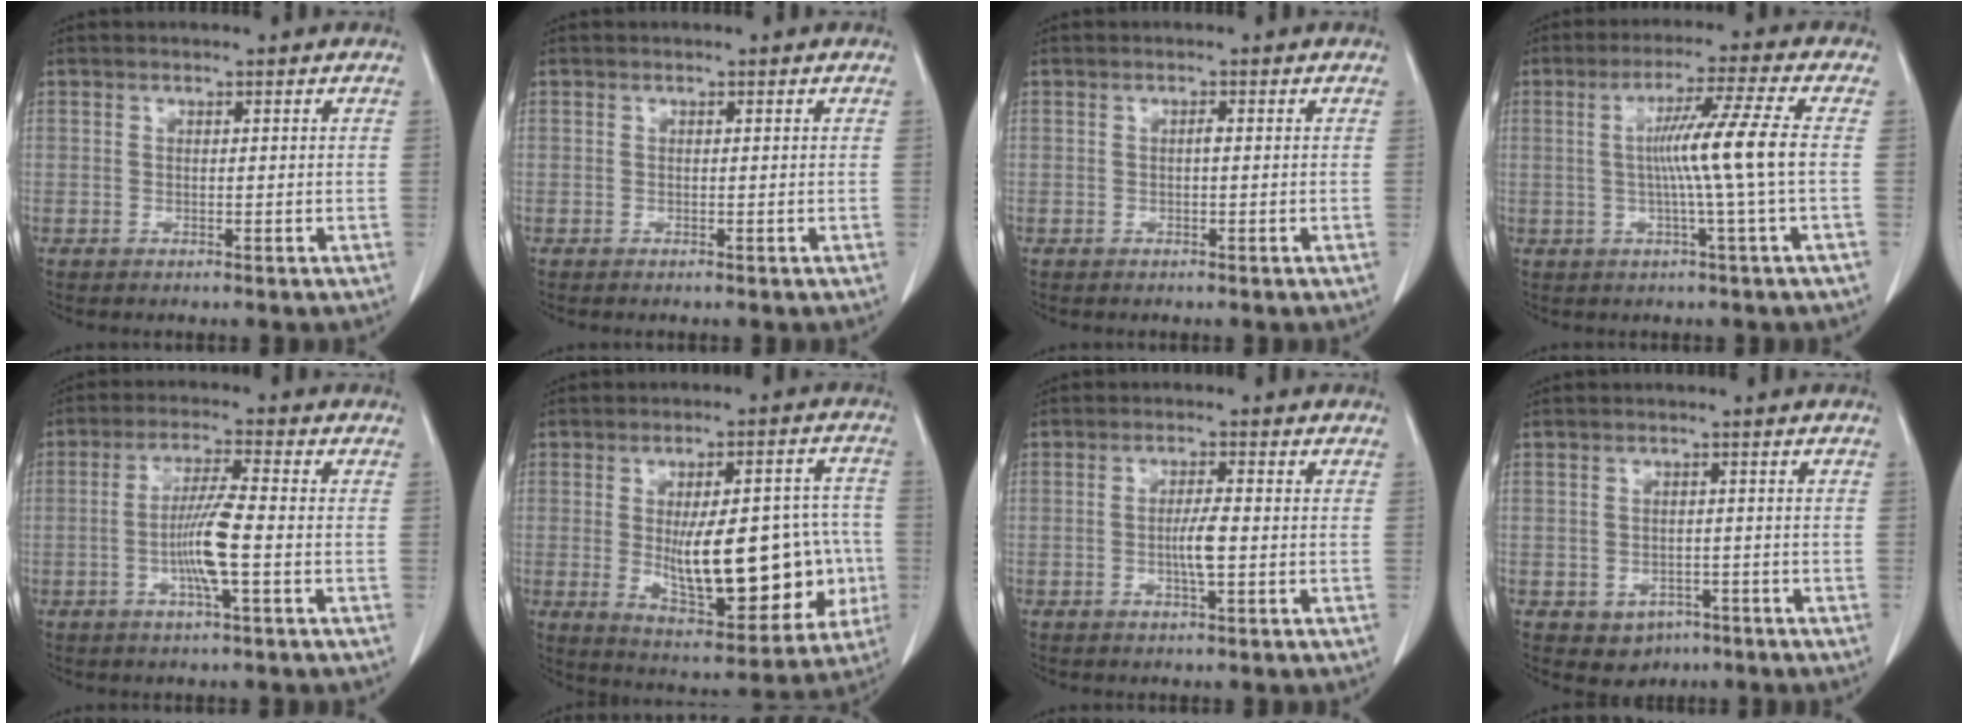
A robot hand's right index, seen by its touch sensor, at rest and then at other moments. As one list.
[{"total": 0.0}, {"total": 0.5, "force": [-0.1, 0.1, 0.5], "torque": [-0.010, 0.002, -0.001]}, {"total": 8.6, "force": [-0.2, -2.3, 8.2], "torque": [-0.145, 0.006, 0.002]}, {"total": 7.2, "force": [-1.7, 0.0, 7.0], "torque": [-0.138, -0.003, -0.033]}, {"total": 19.8, "force": [-2.5, 7.1, 18.3], "torque": [-0.241, 0.019, -0.012]}, {"total": 3.6, "force": [-0.7, 0.3, 3.6], "torque": [-0.068, -0.003, -0.013]}, {"total": 3.7, "force": [-1.9, 2.9, 1.2], "torque": [-0.017, 0.005, -0.014]}]